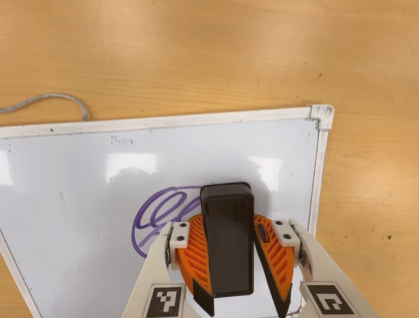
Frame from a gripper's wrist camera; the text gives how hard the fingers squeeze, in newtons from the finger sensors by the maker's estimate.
{"total": 14.0, "left": 14.9, "right": 13.1}